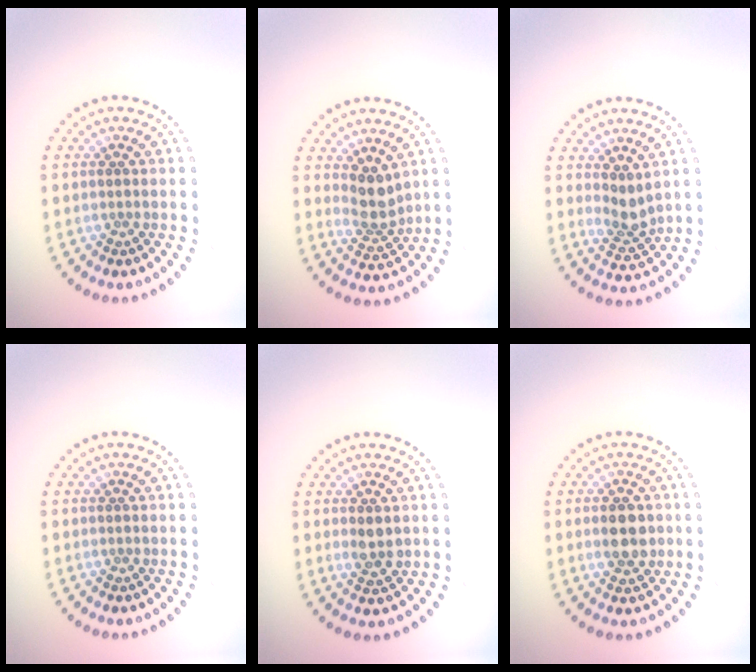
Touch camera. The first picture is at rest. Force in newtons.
{"total": 2.8, "press": 2.3, "slide": 1.7}
{"total": 2.2, "press": 1.8, "slide": 1.3}
{"total": 0.0}
{"total": 1.8, "press": 1.8, "slide": 0.2}
{"total": 3.2, "press": 3.2, "slide": 0.1}